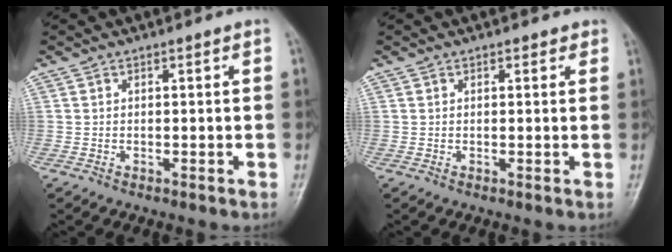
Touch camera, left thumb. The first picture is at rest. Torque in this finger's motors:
{"motor_torque": [-0.03, -0.10, -0.26, -0.31, 0.01]}